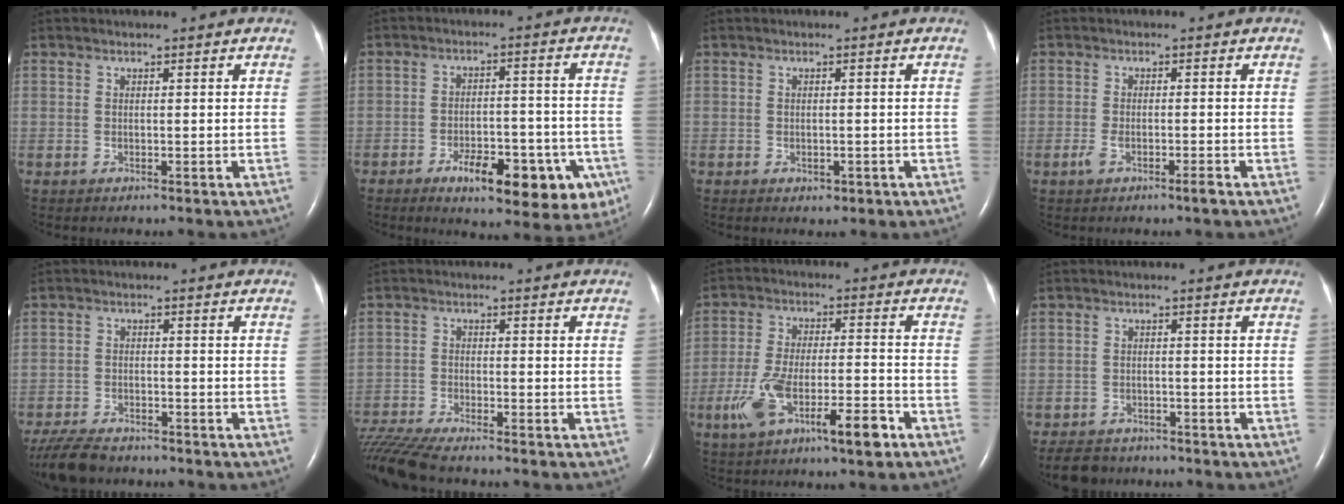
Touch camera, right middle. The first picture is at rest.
{"total": 13.7, "force": [-7.1, 5.1, 10.5], "torque": [-0.108, 0.017, -0.089]}
{"total": 1.4, "force": [-0.6, 1.0, 0.8], "torque": [-0.009, 0.002, 0.001]}
{"total": 2.6, "force": [-1.5, 0.3, 2.1], "torque": [-0.045, -0.004, -0.030]}
{"total": 7.6, "force": [-6.7, 2.2, 3.0], "torque": [-0.059, -0.019, -0.114]}
{"total": 9.3, "force": [-8.5, 0.0, 3.9], "torque": [-0.084, -0.019, -0.153]}
{"total": 12.1, "force": [-5.9, 2.6, 10.3], "torque": [-0.196, 0.001, -0.094]}
{"total": 5.9, "force": [-5.1, 2.6, 1.1], "torque": [-0.023, -0.007, -0.079]}